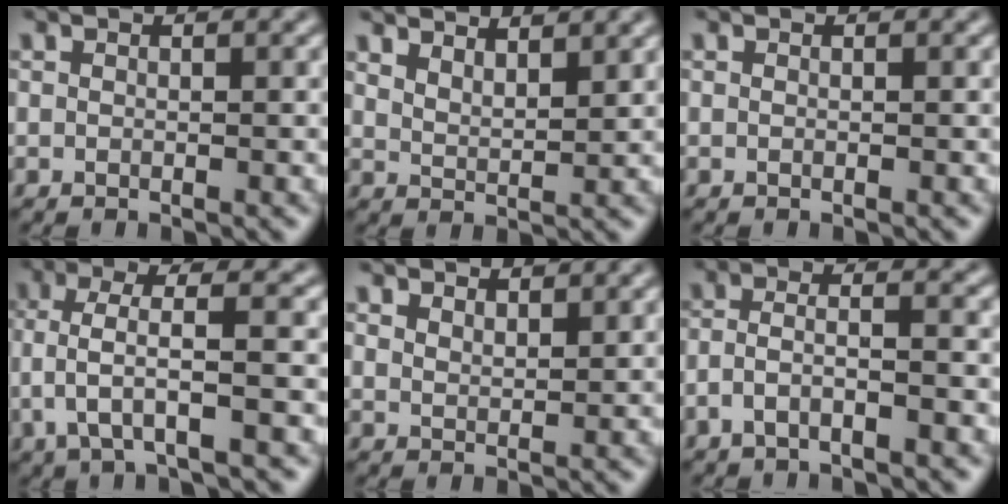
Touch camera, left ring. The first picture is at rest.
{"total": 4.3, "force": [3.7, 1.2, 1.9], "torque": [-0.020, 0.006, 0.049]}
{"total": 0.0}
{"total": 4.3, "force": [-0.4, 0.9, 4.2], "torque": [-0.091, 0.010, -0.005]}
{"total": 2.4, "force": [2.3, 0.6, 0.7], "torque": [-0.012, 0.002, 0.037]}
{"total": 3.2, "force": [-1.7, 0.8, 2.6], "torque": [-0.055, 0.007, -0.038]}